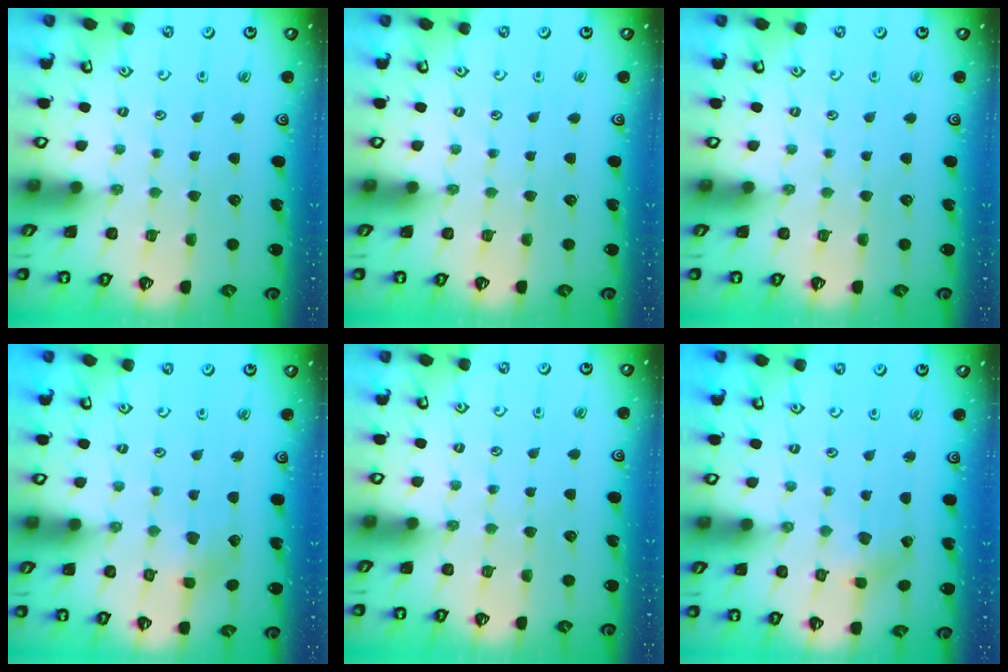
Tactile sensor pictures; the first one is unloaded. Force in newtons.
{"total": 0.0}
{"total": 0.0}
{"total": 3.1, "press": 3.1, "slide": 0.2}
{"total": 0.0}
{"total": 1.4, "press": 1.4, "slide": 0.2}